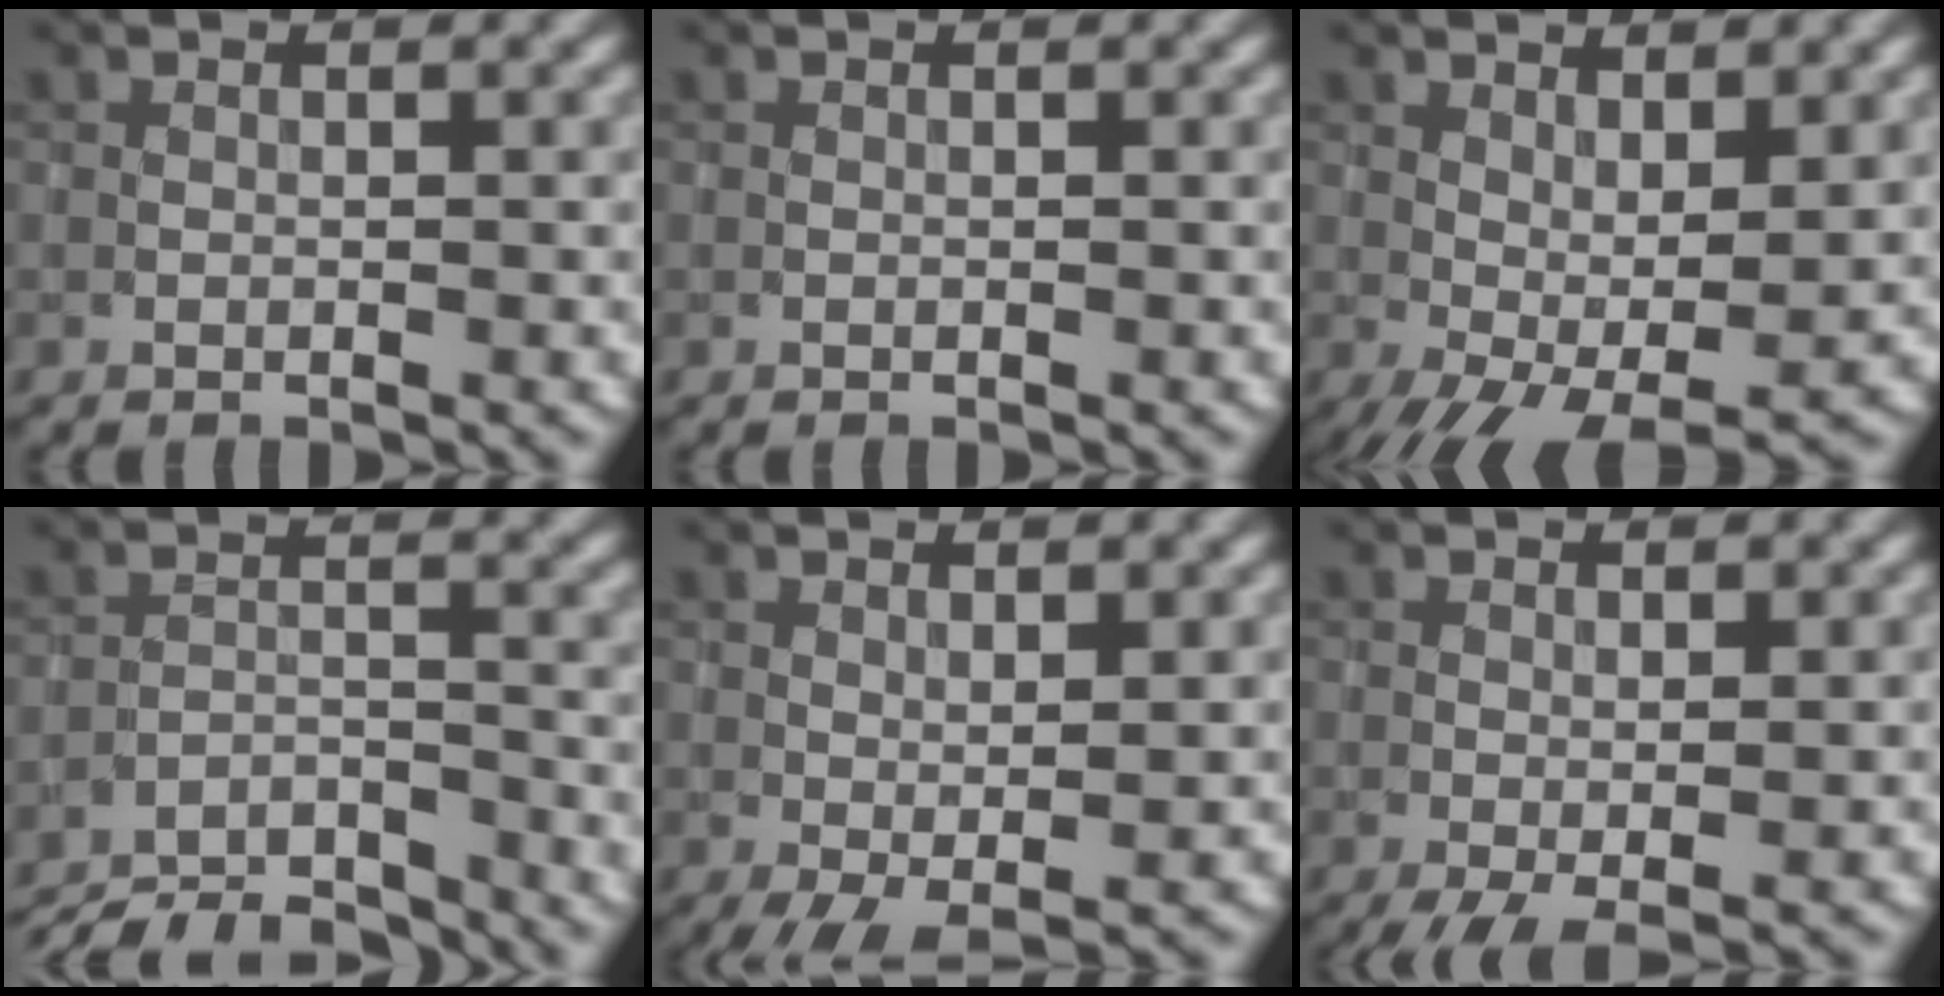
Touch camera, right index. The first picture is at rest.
{"total": 0.0}
{"total": 6.6, "force": [-0.6, 2.8, 6.0], "torque": [-0.107, -0.003, -0.004]}
{"total": 7.8, "force": [-7.5, 1.4, 1.8], "torque": [-0.026, -0.002, -0.134]}
{"total": 1.8, "force": [-0.1, 0.6, 1.7], "torque": [-0.035, -0.004, 0.000]}
{"total": 2.0, "force": [-0.6, 0.5, 1.8], "torque": [-0.038, -0.006, -0.010]}